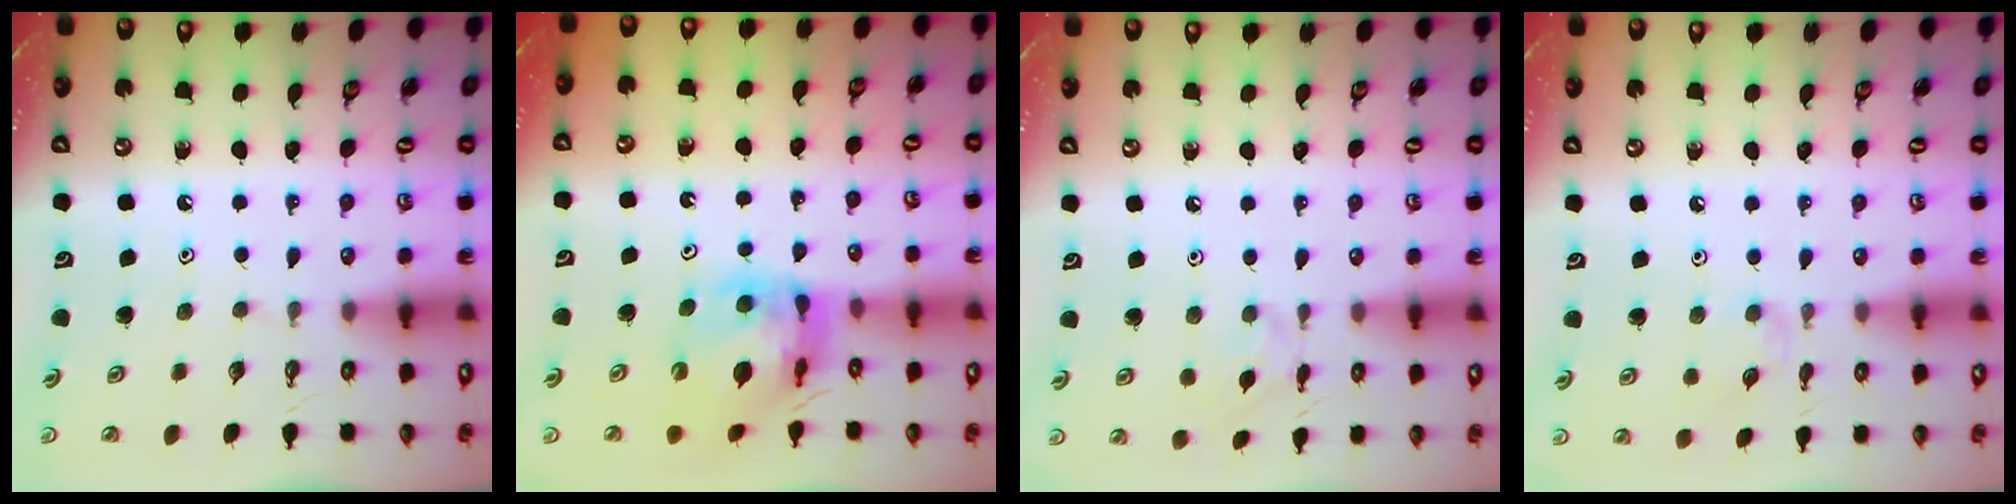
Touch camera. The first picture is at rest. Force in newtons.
{"total": 12.6, "press": 12.5, "slide": 1.4}
{"total": 2.6, "press": 2.6, "slide": 0.6}
{"total": 4.1, "press": 4.0, "slide": 0.6}